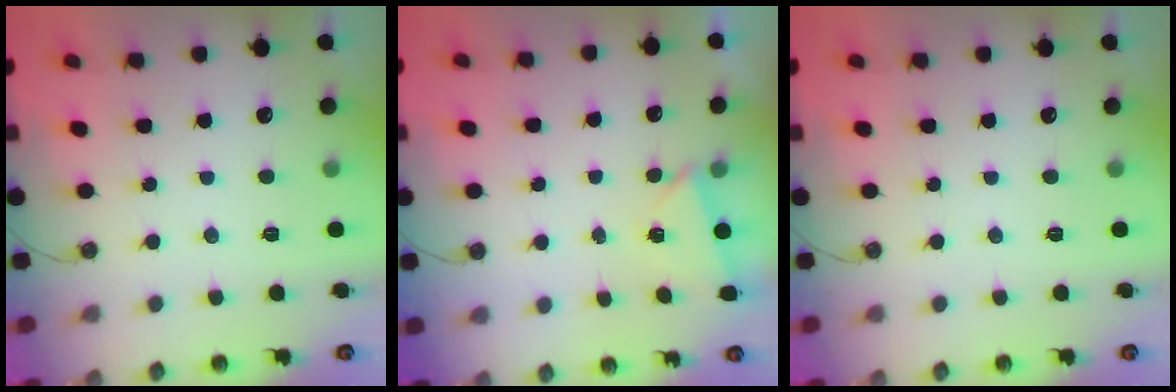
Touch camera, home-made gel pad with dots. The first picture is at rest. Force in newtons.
{"total": 2.5, "press": 0.6, "slide": 2.4}
{"total": 0.0}